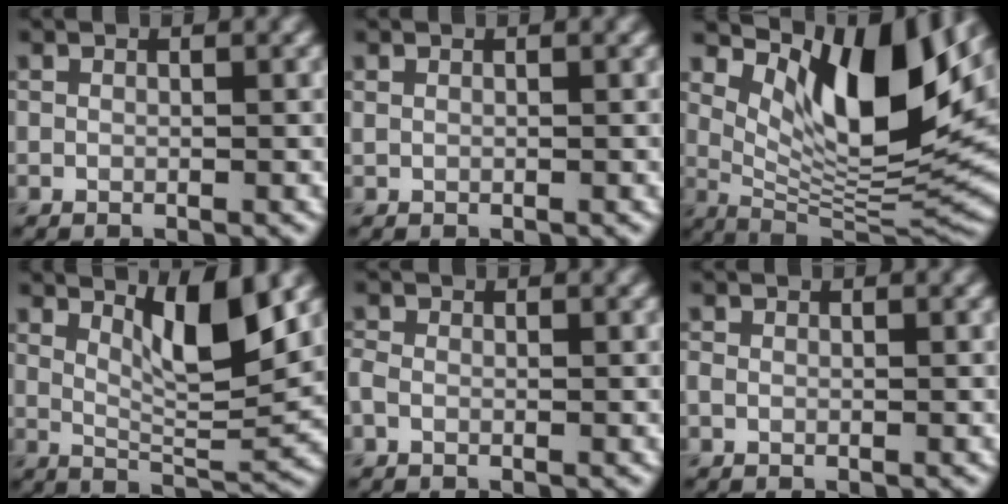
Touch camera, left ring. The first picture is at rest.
{"total": 0.0}
{"total": 11.5, "force": [4.7, 4.1, 9.7], "torque": [-0.145, -0.019, 0.094]}
{"total": 5.6, "force": [2.7, 1.1, 4.7], "torque": [-0.080, -0.010, 0.049]}
{"total": 1.0, "force": [-0.5, 0.7, 0.6], "torque": [-0.018, 0.000, -0.015]}
{"total": 0.5, "force": [-0.3, 0.4, 0.3], "torque": [-0.009, -0.001, -0.007]}